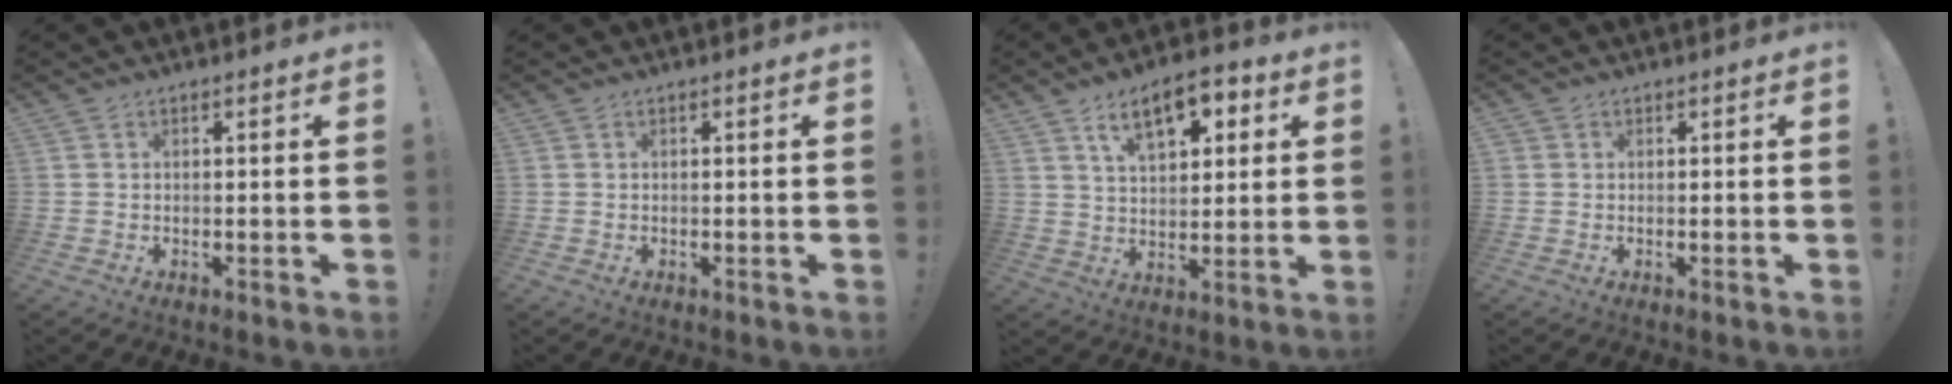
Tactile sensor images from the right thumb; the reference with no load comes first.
{"total": 0.0}
{"total": 12.1, "force": [6.0, 6.3, 8.4], "torque": [-0.126, -0.015, 0.105]}
{"total": 0.5, "force": [0.1, 0.5, 0.2], "torque": [-0.009, 0.003, 0.004]}